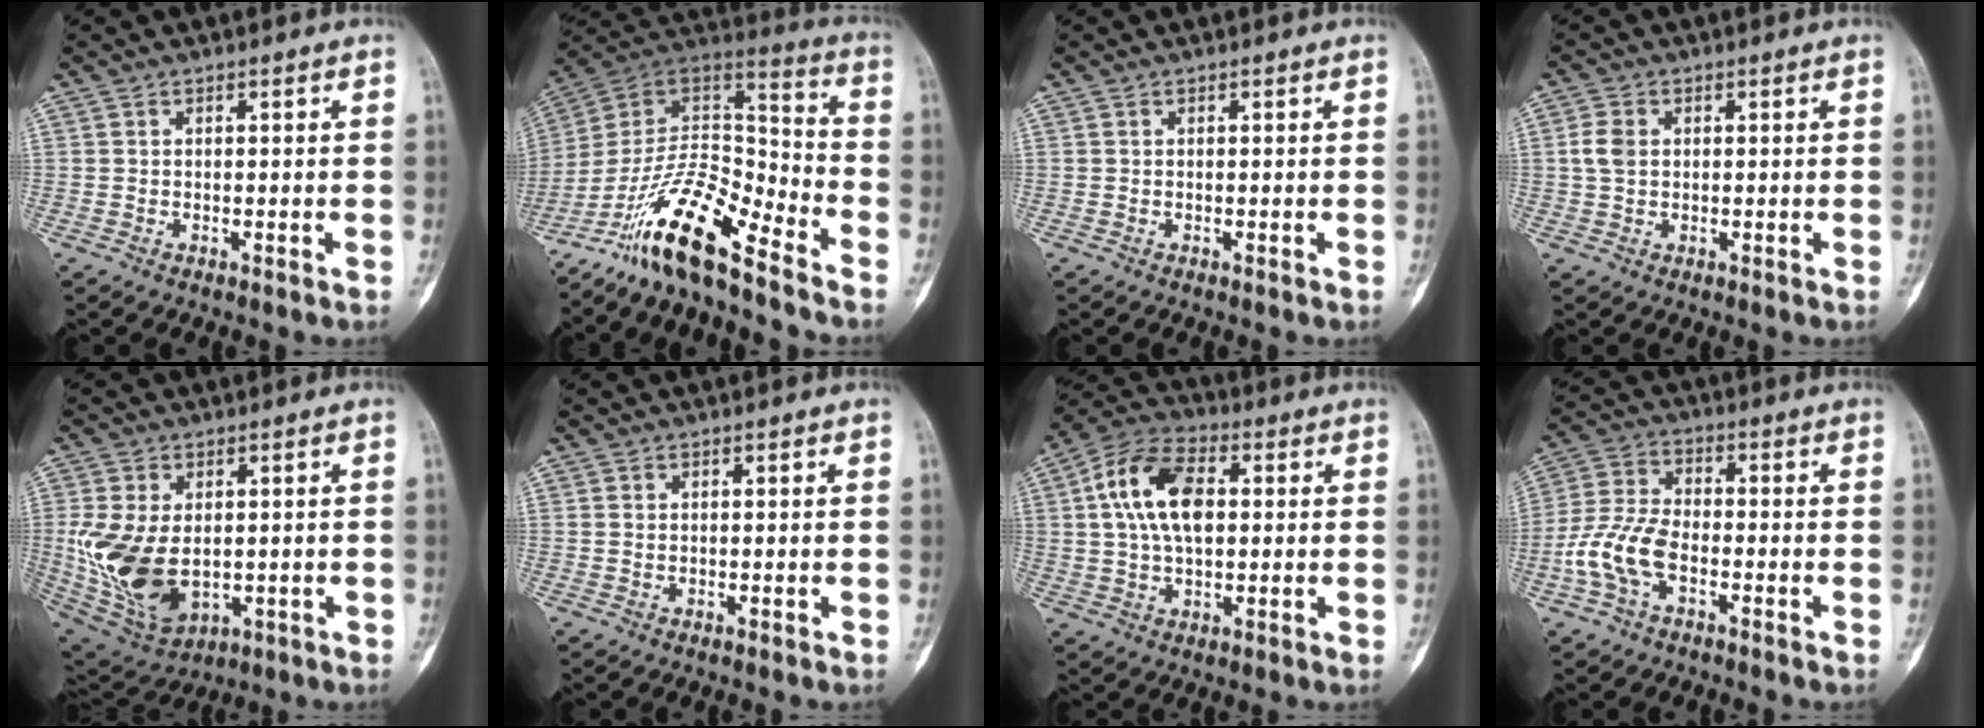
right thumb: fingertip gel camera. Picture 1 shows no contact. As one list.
[{"total": 17.4, "force": [-12.9, 4.2, 10.9], "torque": [-0.186, 0.098, -0.242]}, {"total": 0.0}, {"total": 3.6, "force": [0.5, 2.6, 2.4], "torque": [-0.052, 0.006, 0.007]}, {"total": 15.3, "force": [-0.7, 9.5, 11.9], "torque": [-0.238, -0.009, 0.015]}, {"total": 0.6, "force": [0.1, 0.5, 0.4], "torque": [-0.007, 0.001, 0.002]}, {"total": 12.1, "force": [2.1, 6.9, 9.7], "torque": [-0.175, 0.017, 0.032]}, {"total": 10.0, "force": [-3.4, 5.6, 7.6], "torque": [-0.166, 0.028, -0.071]}]